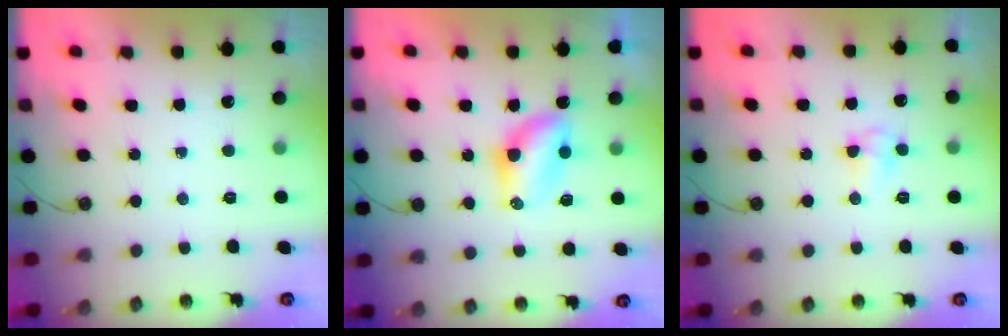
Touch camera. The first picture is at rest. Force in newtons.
{"total": 6.3, "press": 6.3, "slide": 0.4}
{"total": 4.2, "press": 4.2, "slide": 0.8}